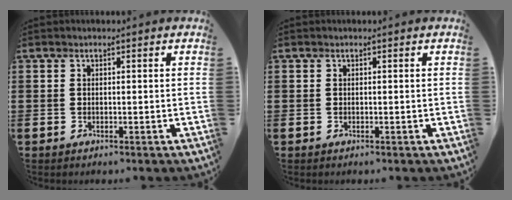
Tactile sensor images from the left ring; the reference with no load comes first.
{"total": 0.0}